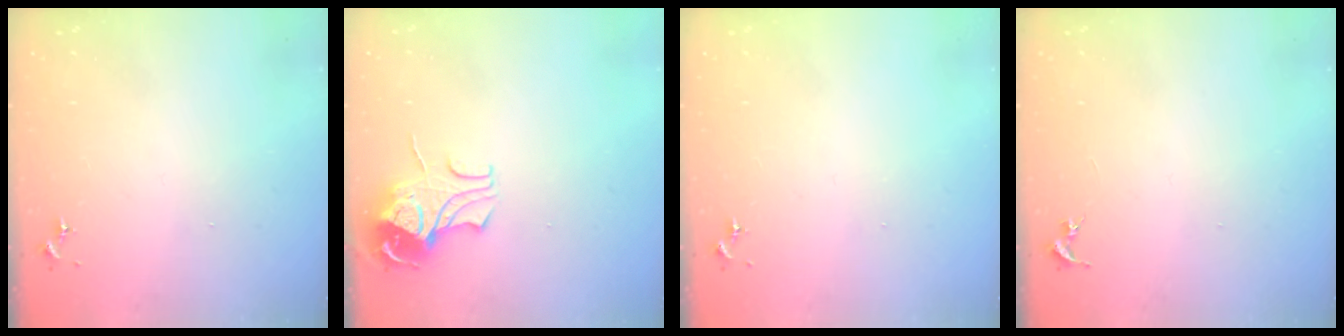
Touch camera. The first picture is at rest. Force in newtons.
{"total": 9.3, "press": 9.3, "slide": 1.2}
{"total": 0.0}
{"total": 0.0}